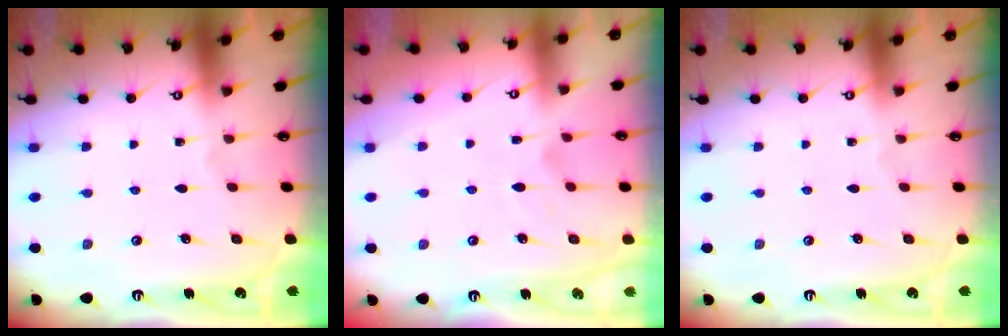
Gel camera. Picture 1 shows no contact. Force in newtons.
{"total": 1.3, "press": 0.6, "slide": 1.2}
{"total": 0.0}